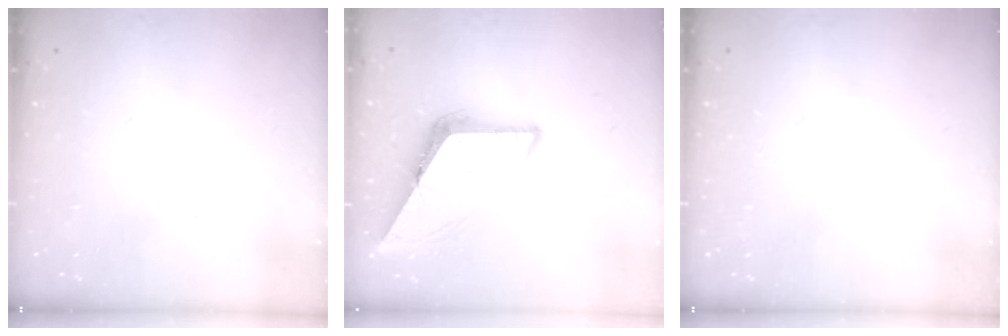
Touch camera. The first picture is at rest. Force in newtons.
{"total": 7.8, "press": 7.8, "slide": 0.6}
{"total": 0.0}